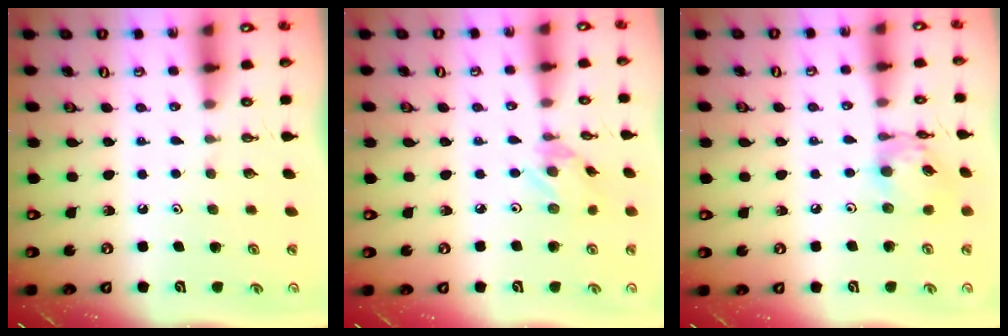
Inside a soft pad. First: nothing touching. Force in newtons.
{"total": 2.1, "press": 2.1, "slide": 0.1}
{"total": 12.2, "press": 12.1, "slide": 1.0}